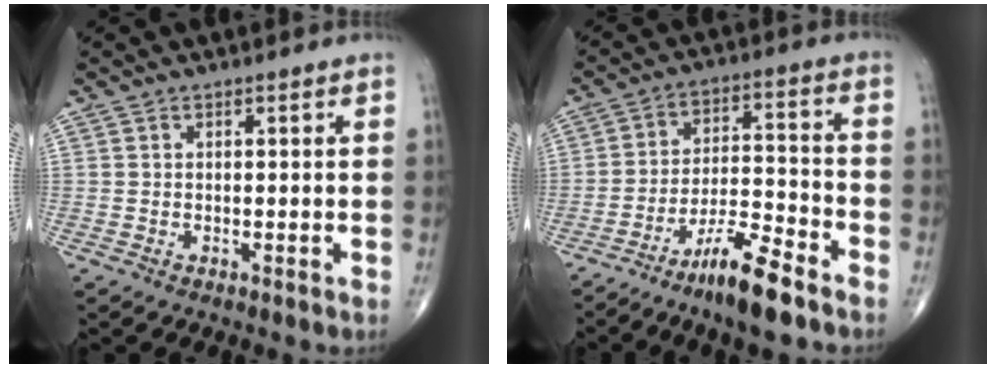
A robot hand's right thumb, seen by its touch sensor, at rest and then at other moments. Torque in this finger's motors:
{"motor_torque": [2.96, 2.05, 1.09, -0.79, 0.08]}